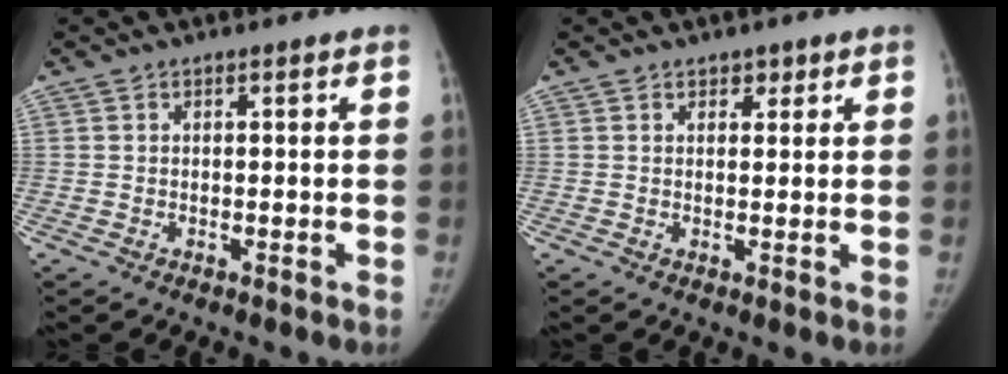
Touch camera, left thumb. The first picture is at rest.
{"total": 1.9, "force": [1.3, 1.1, 0.8], "torque": [0.005, -0.006, 0.015]}